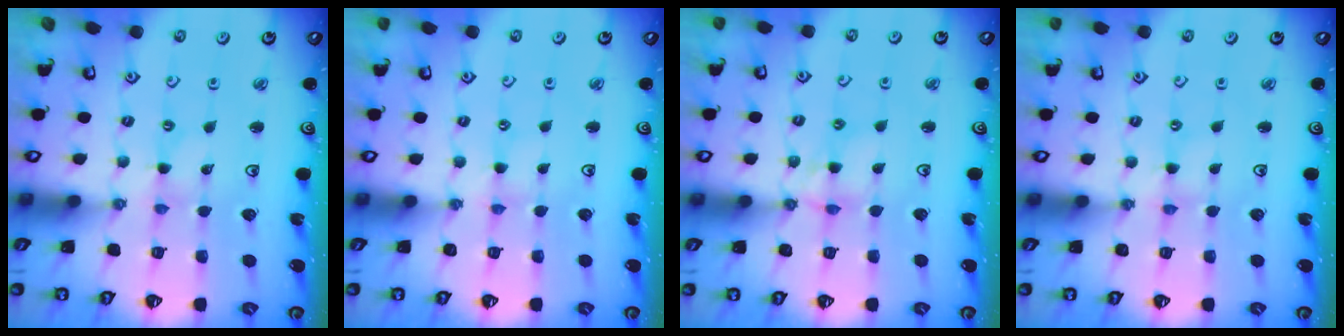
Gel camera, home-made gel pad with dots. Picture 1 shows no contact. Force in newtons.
{"total": 1.3, "press": 1.3, "slide": 0.3}
{"total": 6.3, "press": 6.3, "slide": 0.5}
{"total": 0.0}